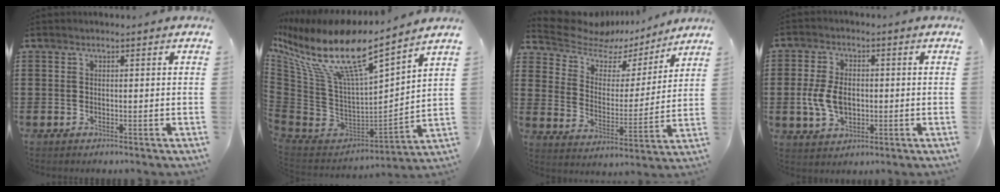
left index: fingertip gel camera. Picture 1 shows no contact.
{"total": 13.7, "force": [8.1, 3.3, 10.6], "torque": [-0.243, -0.062, 0.124]}
{"total": 7.9, "force": [6.5, 3.9, 2.0], "torque": [-0.072, -0.041, 0.114]}
{"total": 6.6, "force": [-0.7, 4.2, 5.0], "torque": [-0.121, 0.003, -0.019]}